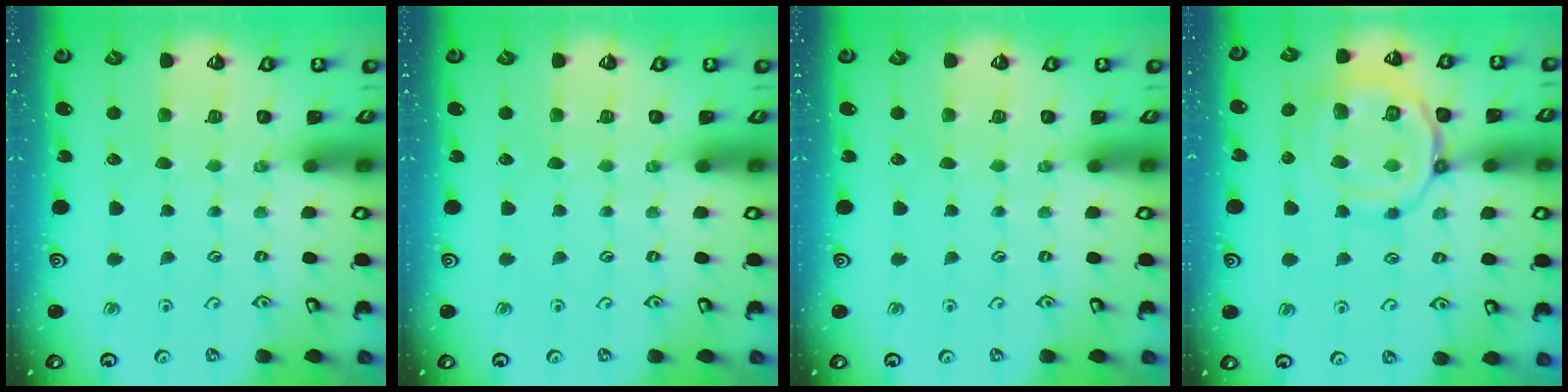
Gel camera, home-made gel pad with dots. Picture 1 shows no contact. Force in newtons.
{"total": 0.0}
{"total": 0.0}
{"total": 16.1, "press": 16.0, "slide": 1.5}